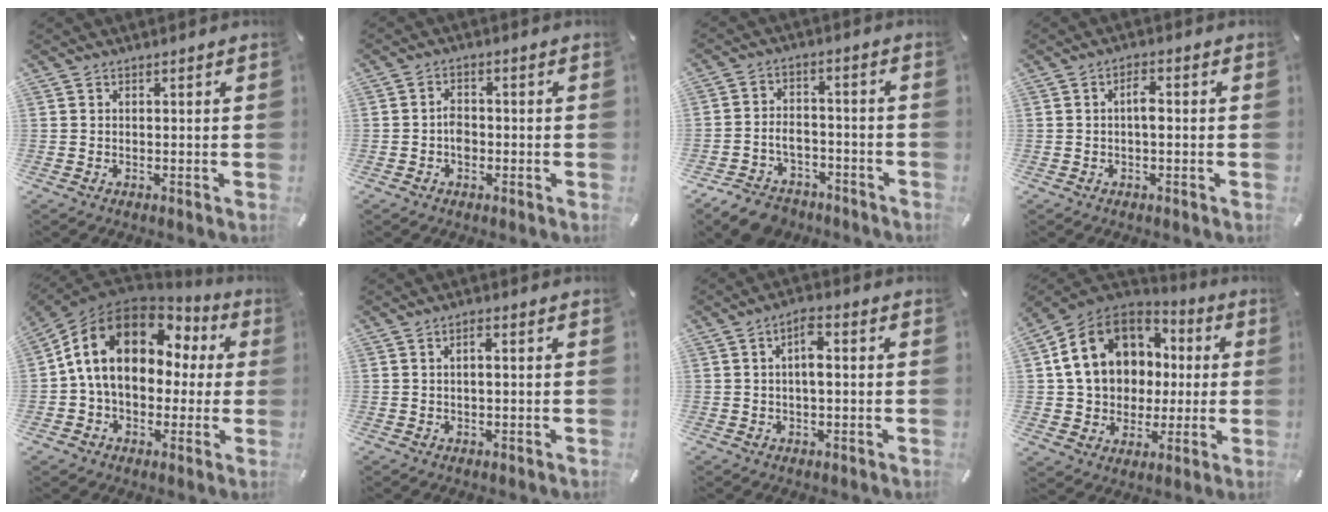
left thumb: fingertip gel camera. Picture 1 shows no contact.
{"total": 3.4, "force": [-0.9, 2.5, 2.1], "torque": [-0.038, 0.008, -0.017]}
{"total": 8.1, "force": [-5.8, 5.2, 2.5], "torque": [-0.040, 0.041, -0.104]}
{"total": 3.0, "force": [-0.1, 1.3, 2.7], "torque": [-0.045, 0.006, -0.007]}
{"total": 17.6, "force": [4.1, 12.7, 11.4], "torque": [-0.222, -0.009, 0.074]}
{"total": 1.9, "force": [0.3, 0.7, 1.8], "torque": [-0.034, 0.004, 0.004]}
{"total": 5.0, "force": [0.6, 2.2, 4.4], "torque": [-0.070, 0.006, 0.005]}
{"total": 16.1, "force": [3.0, 13.9, 7.6], "torque": [-0.152, -0.001, 0.065]}